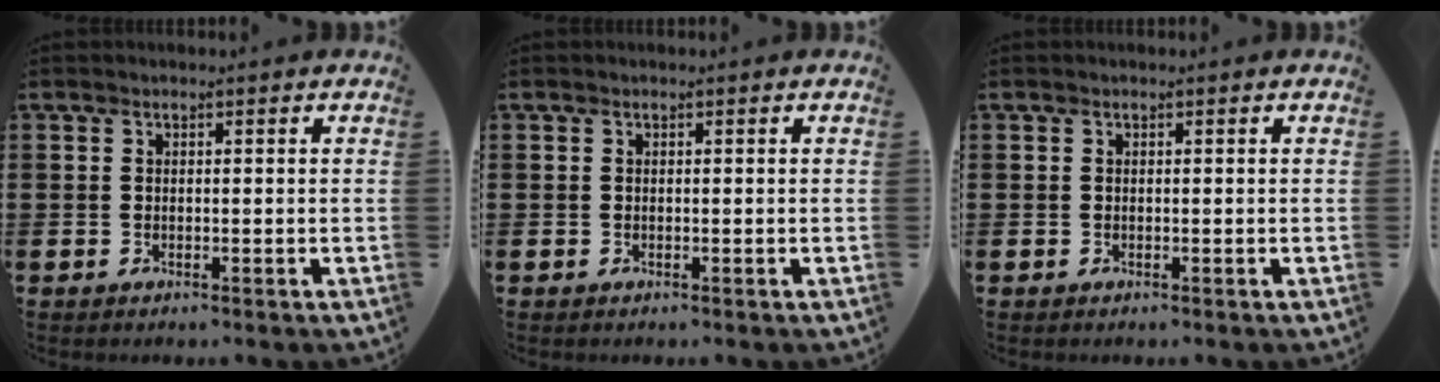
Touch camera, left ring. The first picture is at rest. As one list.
[{"total": 0.0}, {"total": 0.0}]